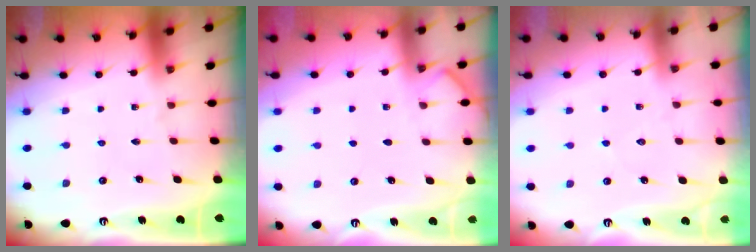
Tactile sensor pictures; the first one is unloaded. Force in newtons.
{"total": 3.4, "press": 3.4, "slide": 0.5}
{"total": 2.9, "press": 2.8, "slide": 0.3}